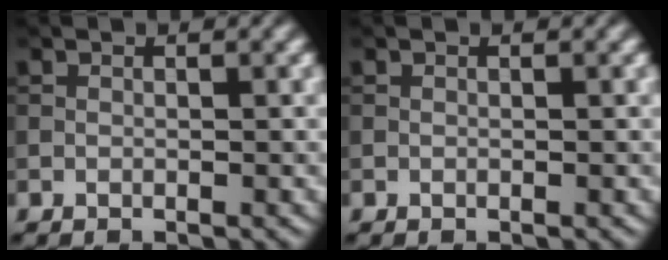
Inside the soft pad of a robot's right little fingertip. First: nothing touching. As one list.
[{"total": 0.0}]